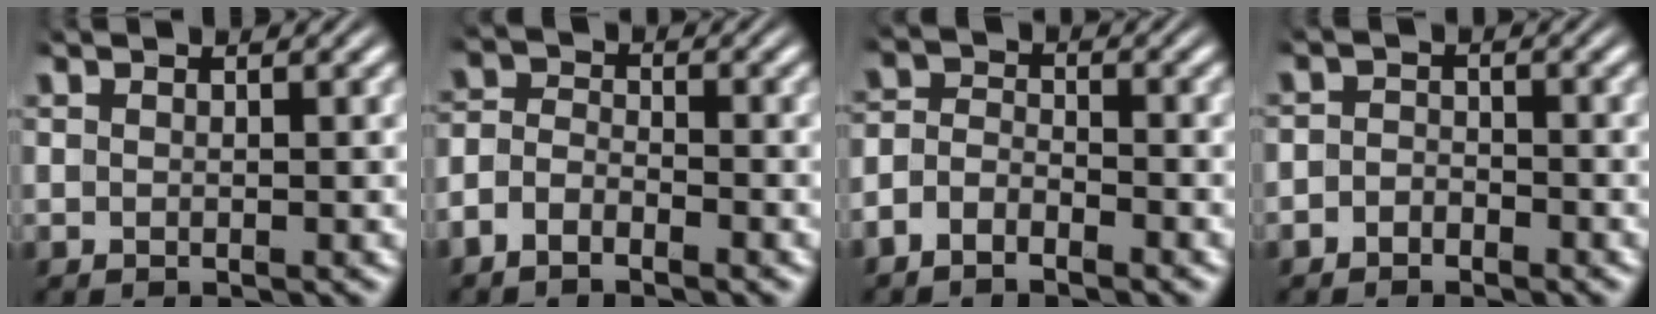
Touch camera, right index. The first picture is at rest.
{"total": 3.2, "force": [-2.2, 2.2, 1.1], "torque": [-0.023, -0.012, -0.042]}
{"total": 3.4, "force": [-2.4, 2.2, 0.9], "torque": [-0.018, -0.011, -0.046]}
{"total": 2.0, "force": [-1.8, 0.9, -0.1], "torque": [0.005, -0.013, -0.030]}